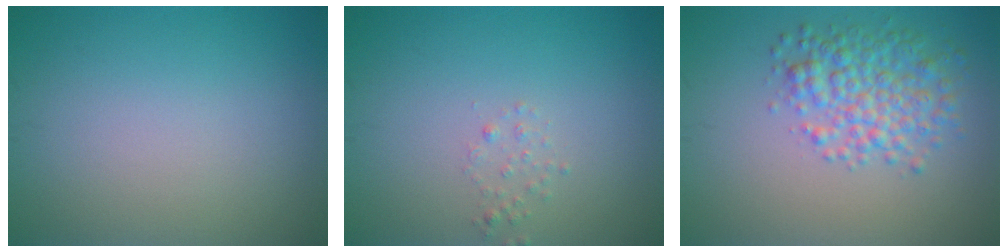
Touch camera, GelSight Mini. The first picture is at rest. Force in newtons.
{"total": 0.8, "press": 0.8, "slide": 0.1}
{"total": 4.5, "press": 4.4, "slide": 0.1}